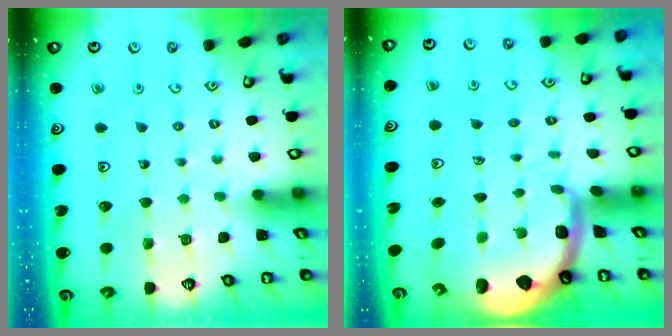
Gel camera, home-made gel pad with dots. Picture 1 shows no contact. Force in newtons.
{"total": 3.5, "press": 2.4, "slide": 2.6}